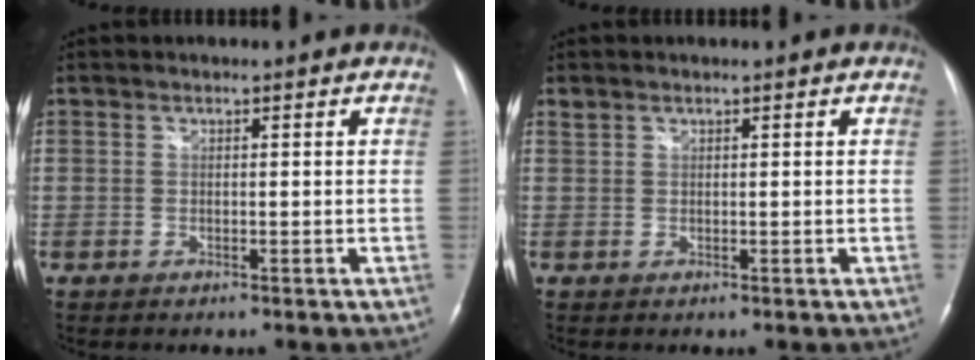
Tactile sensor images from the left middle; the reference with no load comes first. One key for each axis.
{"total": 0.8, "fx": 0.7, "fy": 0.2, "fz": 0.0, "tx": -0.007, "ty": 0.008, "tz": 0.018}